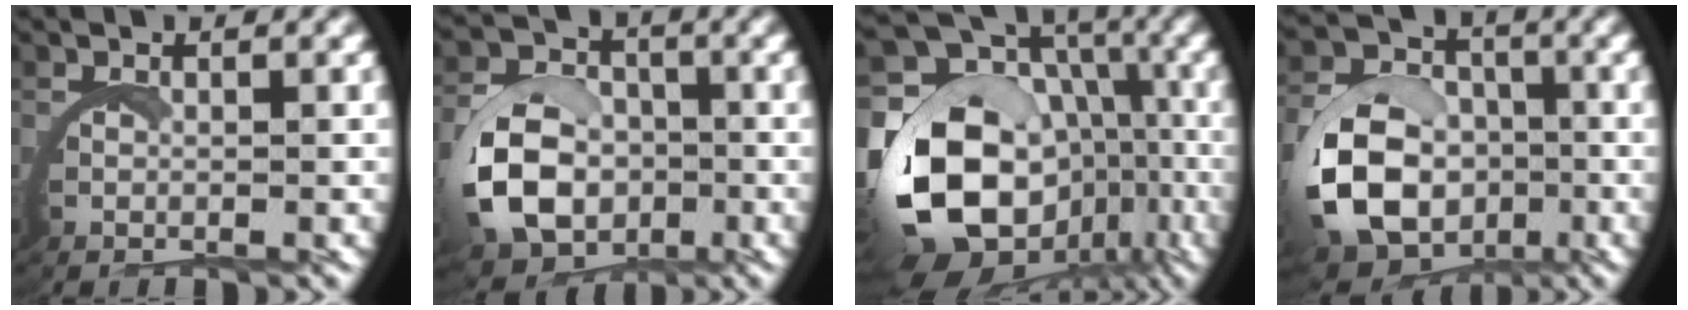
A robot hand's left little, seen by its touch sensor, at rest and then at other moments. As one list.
[{"total": 7.5, "force": [-1.9, 6.1, 3.9], "torque": [-0.083, -0.021, -0.035]}, {"total": 15.4, "force": [-2.2, 12.1, 9.3], "torque": [-0.178, -0.048, -0.028]}, {"total": 9.2, "force": [-2.6, 7.7, 4.4], "torque": [-0.109, -0.033, -0.045]}]